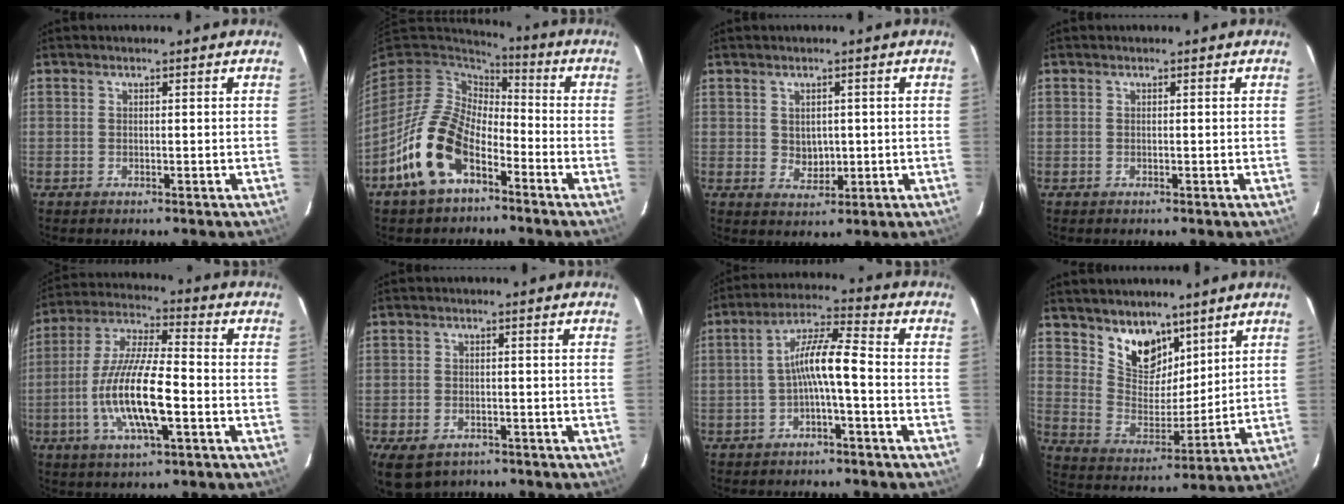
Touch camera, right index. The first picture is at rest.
{"total": 15.4, "force": [-7.6, 8.8, 10.0], "torque": [-0.214, -0.004, -0.146]}
{"total": 3.3, "force": [0.4, 2.9, 1.6], "torque": [-0.025, -0.001, 0.014]}
{"total": 0.0}
{"total": 14.9, "force": [-4.2, 3.4, 13.9], "torque": [-0.281, -0.009, -0.081]}
{"total": 8.3, "force": [-5.3, 5.2, 3.8], "torque": [-0.090, -0.017, -0.077]}
{"total": 7.1, "force": [-2.1, 0.7, 6.8], "torque": [-0.145, 0.019, -0.039]}
{"total": 10.9, "force": [7.7, 6.3, 4.5], "torque": [-0.082, -0.001, 0.149]}